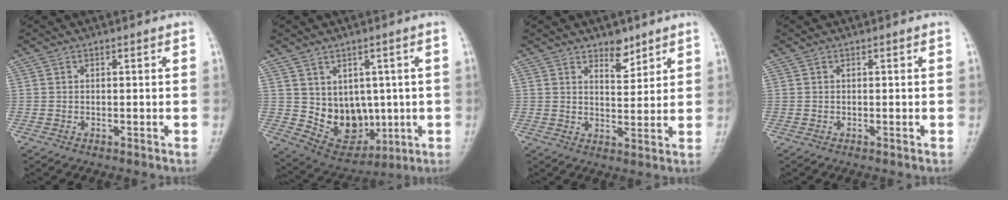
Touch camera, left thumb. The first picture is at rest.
{"total": 10.5, "force": [0.3, 8.2, 6.6], "torque": [-0.055, -0.013, 0.036]}
{"total": 4.6, "force": [3.4, 2.2, 2.2], "torque": [-0.011, -0.027, 0.057]}
{"total": 0.0}